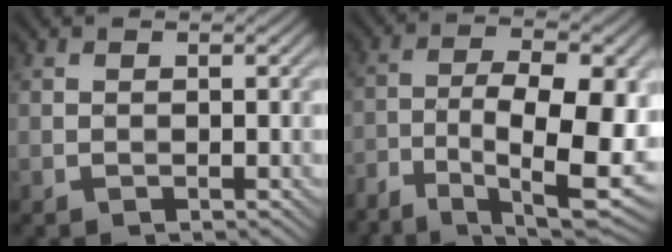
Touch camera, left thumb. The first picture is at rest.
{"total": 13.3, "force": [-5.6, 4.7, 11.1], "torque": [-0.184, -0.015, -0.091]}